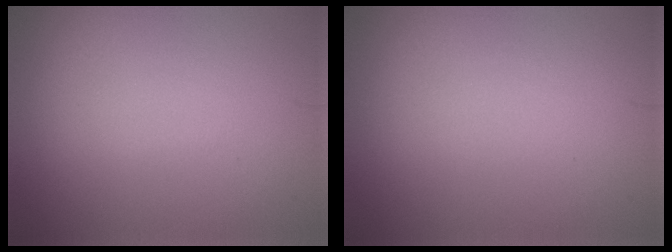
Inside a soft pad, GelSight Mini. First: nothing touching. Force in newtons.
{"total": 0.0}